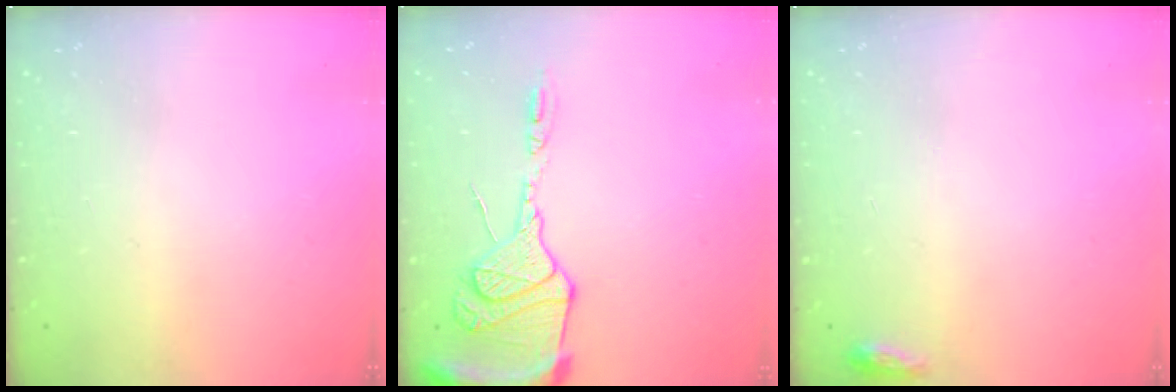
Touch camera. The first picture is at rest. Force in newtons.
{"total": 14.8, "press": 14.7, "slide": 1.6}
{"total": 3.7, "press": 3.5, "slide": 1.2}